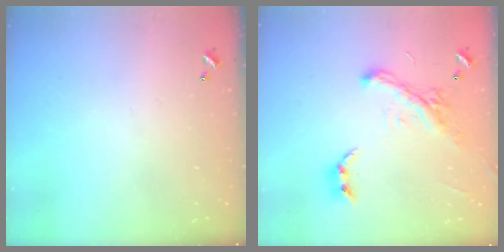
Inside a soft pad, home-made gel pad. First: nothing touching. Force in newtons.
{"total": 2.2, "press": 2.2, "slide": 0.1}